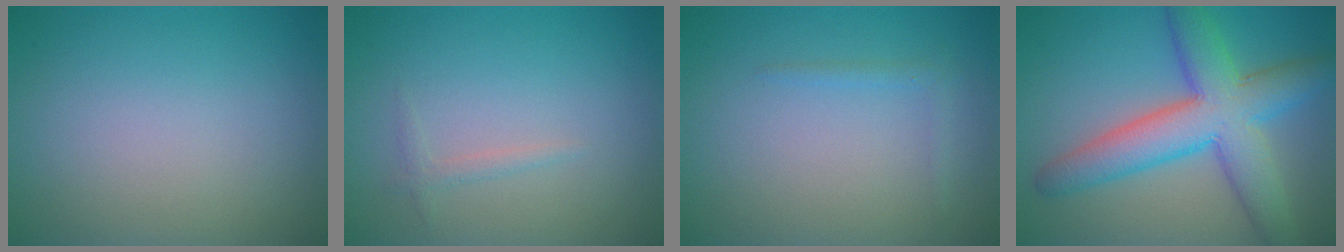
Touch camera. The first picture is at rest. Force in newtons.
{"total": 0.9, "press": 0.9, "slide": 0.1}
{"total": 1.1, "press": 1.1, "slide": 0.1}
{"total": 8.4, "press": 8.4, "slide": 0.2}